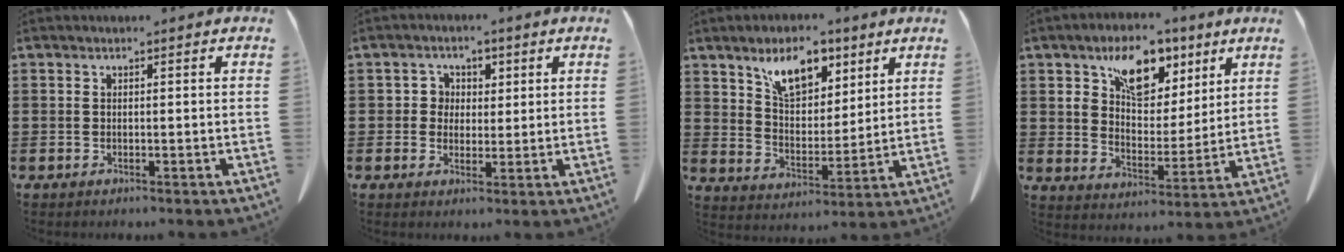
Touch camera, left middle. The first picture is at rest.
{"total": 3.3, "force": [1.1, 3.1, 0.5], "torque": [-0.020, 0.007, 0.016]}
{"total": 8.7, "force": [6.0, 4.4, 4.6], "torque": [-0.091, -0.012, 0.106]}
{"total": 10.5, "force": [6.2, 6.0, 5.9], "torque": [-0.113, -0.002, 0.109]}